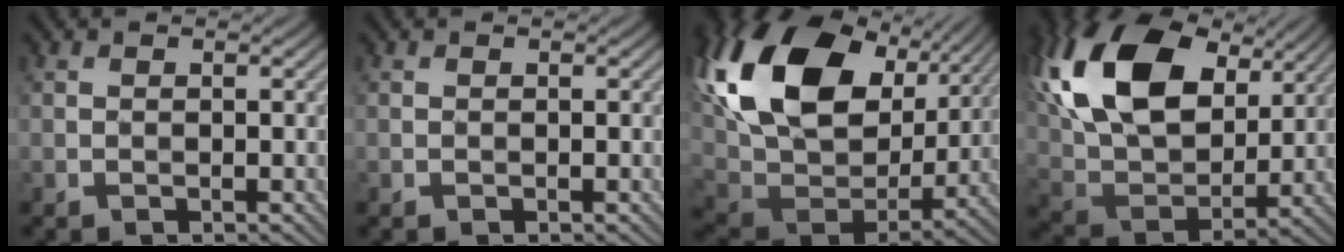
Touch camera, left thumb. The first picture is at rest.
{"total": 0.0}
{"total": 20.2, "force": [8.6, 13.2, 12.6], "torque": [-0.317, 0.024, 0.174]}
{"total": 18.6, "force": [8.1, 11.3, 12.3], "torque": [-0.301, 0.035, 0.153]}